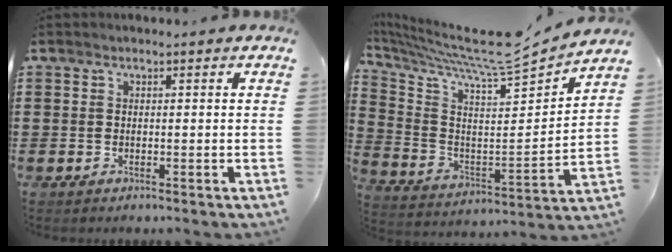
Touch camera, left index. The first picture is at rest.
{"total": 9.5, "force": [8.5, 1.0, 4.3], "torque": [-0.115, -0.073, 0.136]}